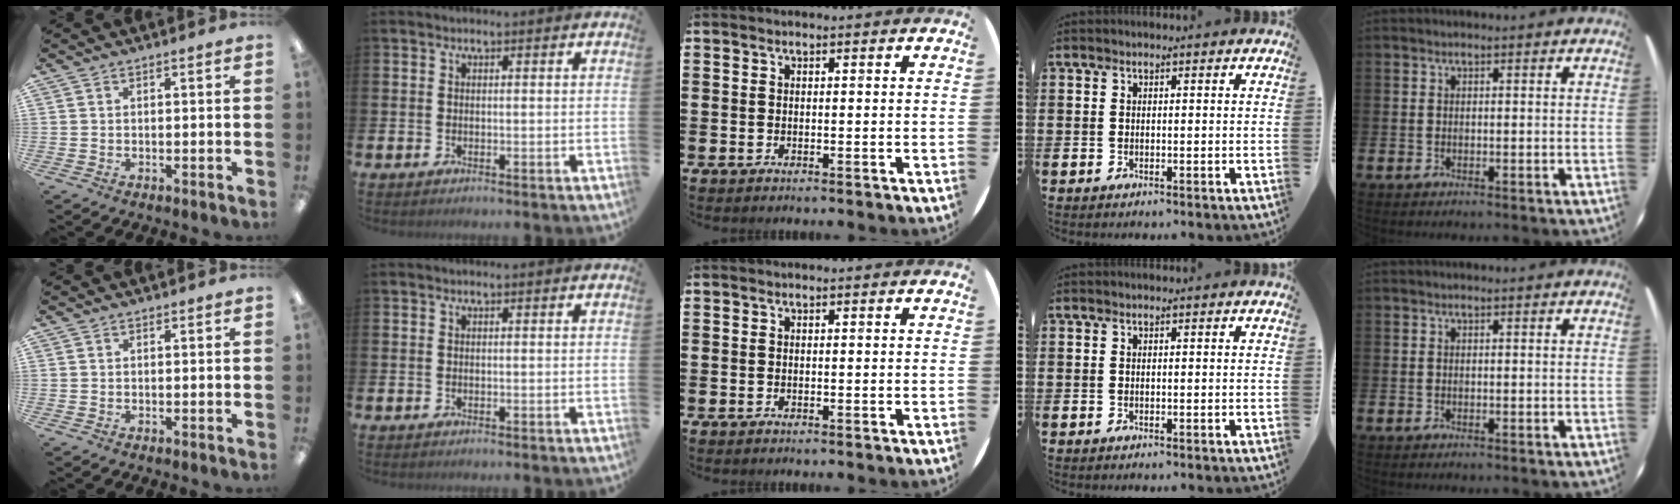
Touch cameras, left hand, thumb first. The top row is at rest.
{}